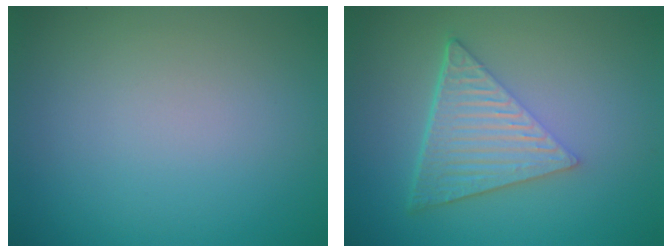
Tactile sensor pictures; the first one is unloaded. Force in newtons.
{"total": 6.3, "press": 4.2, "slide": 4.7}